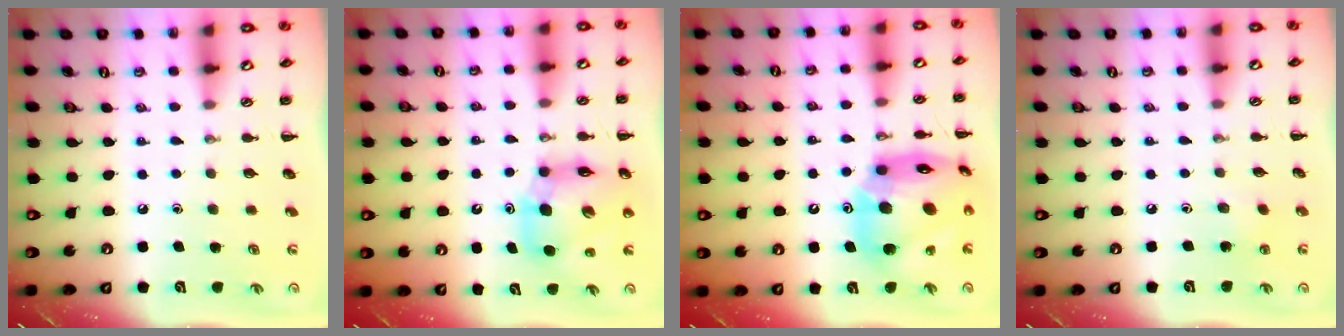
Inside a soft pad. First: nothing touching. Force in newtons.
{"total": 11.5, "press": 11.0, "slide": 3.1}
{"total": 20.6, "press": 20.0, "slide": 5.1}
{"total": 2.4, "press": 2.4, "slide": 0.4}